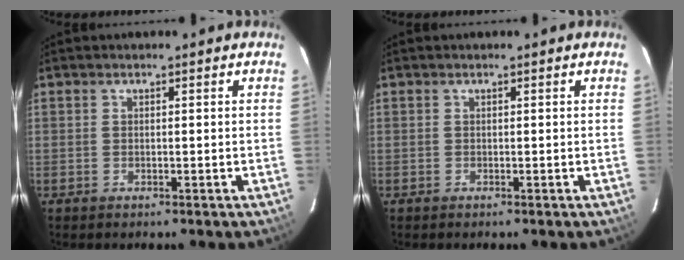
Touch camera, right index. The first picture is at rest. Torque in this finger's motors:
{"motor_torque": [0.17, 0.10, 0.03, 0.01]}